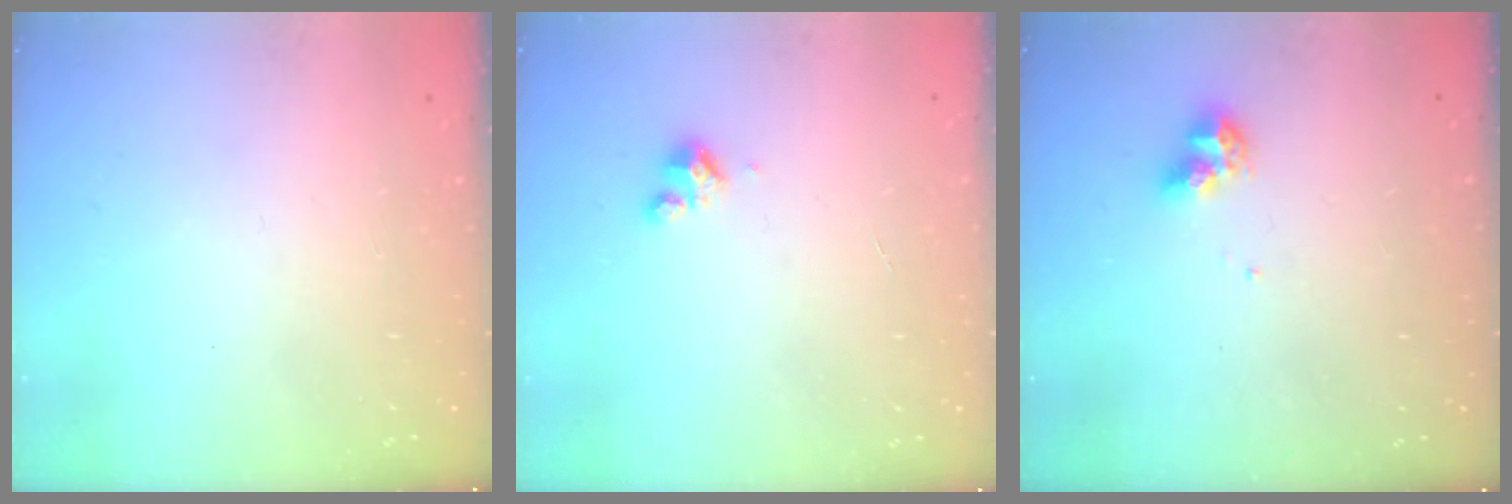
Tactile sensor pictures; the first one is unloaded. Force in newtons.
{"total": 5.0, "press": 5.0, "slide": 0.4}
{"total": 7.8, "press": 7.7, "slide": 0.6}